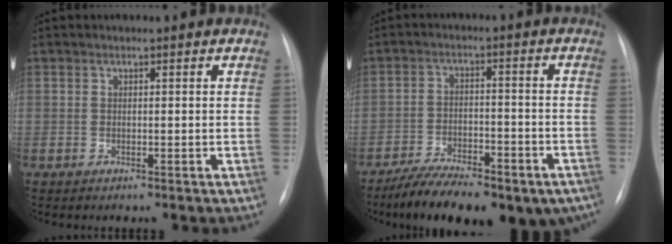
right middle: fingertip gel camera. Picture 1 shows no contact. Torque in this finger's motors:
{"motor_torque": [1.07, -1.07, 0.26, 0.14]}